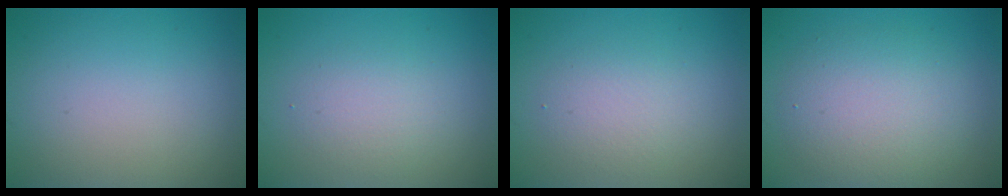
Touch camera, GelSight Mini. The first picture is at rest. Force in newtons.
{"total": 2.2, "press": 2.2, "slide": 0.1}
{"total": 2.3, "press": 2.3, "slide": 0.0}
{"total": 5.2, "press": 5.2, "slide": 0.2}